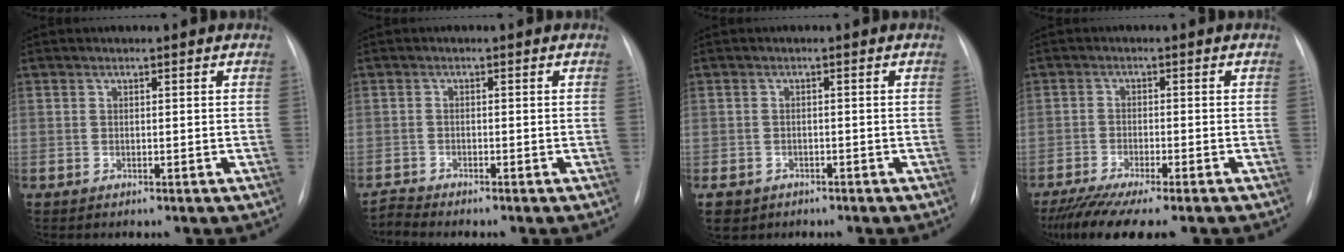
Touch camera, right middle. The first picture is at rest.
{"total": 1.9, "force": [-1.6, -0.9, -0.5], "torque": [0.003, -0.017, -0.032]}
{"total": 4.4, "force": [-2.9, 3.1, 1.1], "torque": [-0.026, -0.002, -0.042]}
{"total": 10.3, "force": [-8.2, 0.8, 6.2], "torque": [-0.100, -0.020, -0.130]}